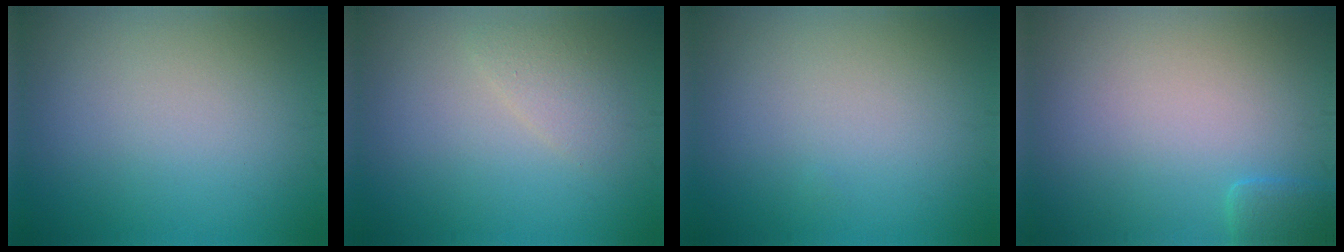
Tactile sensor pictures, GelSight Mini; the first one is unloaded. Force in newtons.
{"total": 1.5, "press": 1.5, "slide": 0.1}
{"total": 0.0}
{"total": 1.4, "press": 1.4, "slide": 0.1}